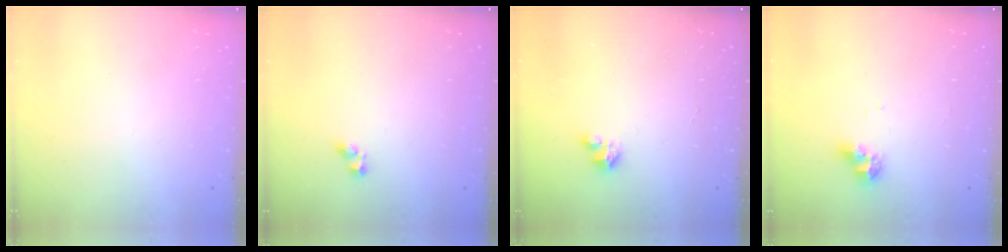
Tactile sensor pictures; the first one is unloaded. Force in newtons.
{"total": 1.6, "press": 1.5, "slide": 0.3}
{"total": 2.9, "press": 2.9, "slide": 0.2}
{"total": 7.4, "press": 7.3, "slide": 1.0}